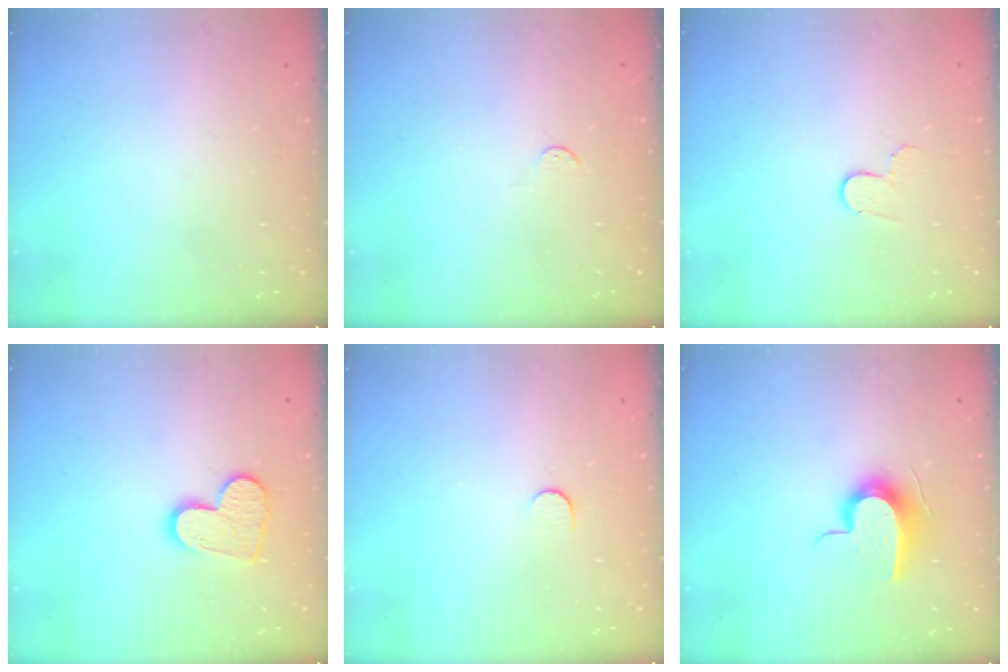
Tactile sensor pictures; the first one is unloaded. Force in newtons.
{"total": 2.9, "press": 2.9, "slide": 0.4}
{"total": 3.8, "press": 3.8, "slide": 0.3}
{"total": 11.2, "press": 11.2, "slide": 0.9}
{"total": 4.9, "press": 4.9, "slide": 0.5}
{"total": 10.7, "press": 10.6, "slide": 1.0}